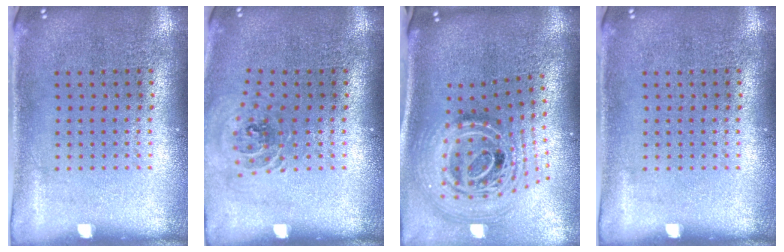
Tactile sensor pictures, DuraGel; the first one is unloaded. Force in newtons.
{"total": 0.9, "press": 0.9, "slide": 0.1}
{"total": 2.9, "press": 2.0, "slide": 2.1}
{"total": 0.0}